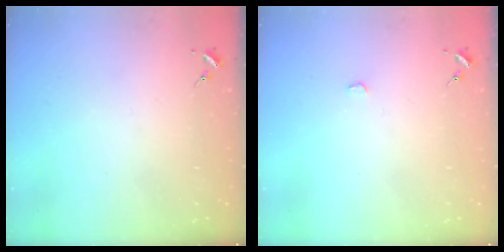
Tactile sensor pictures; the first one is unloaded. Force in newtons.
{"total": 1.3, "press": 1.3, "slide": 0.1}